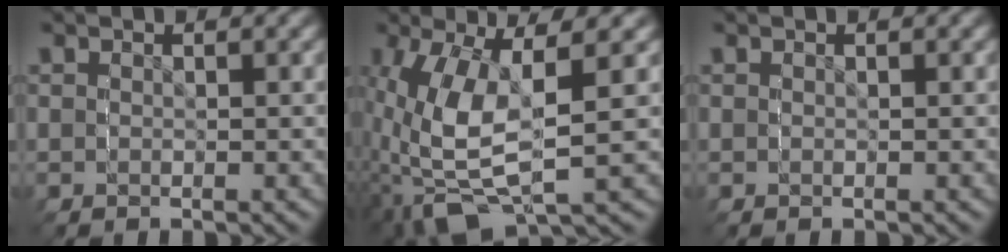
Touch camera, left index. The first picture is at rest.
{"total": 11.9, "force": [-2.4, 7.5, 8.9], "torque": [-0.174, -0.031, -0.013]}
{"total": 0.0}